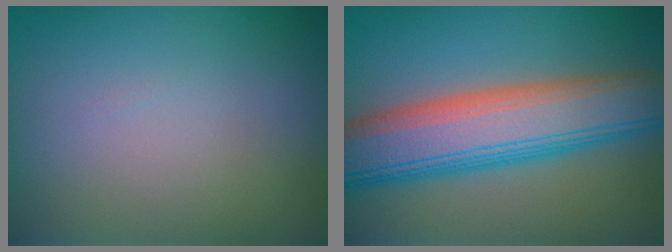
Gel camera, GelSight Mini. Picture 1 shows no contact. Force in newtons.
{"total": 9.1, "press": 9.1, "slide": 0.7}